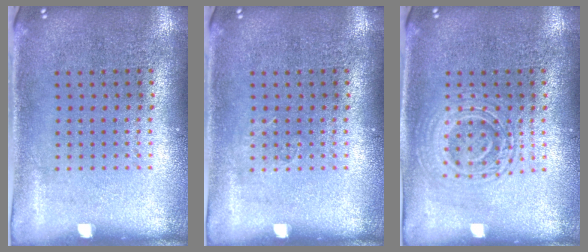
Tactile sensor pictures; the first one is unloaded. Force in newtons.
{"total": 0.6, "press": 0.5, "slide": 0.2}
{"total": 2.9, "press": 2.8, "slide": 0.6}